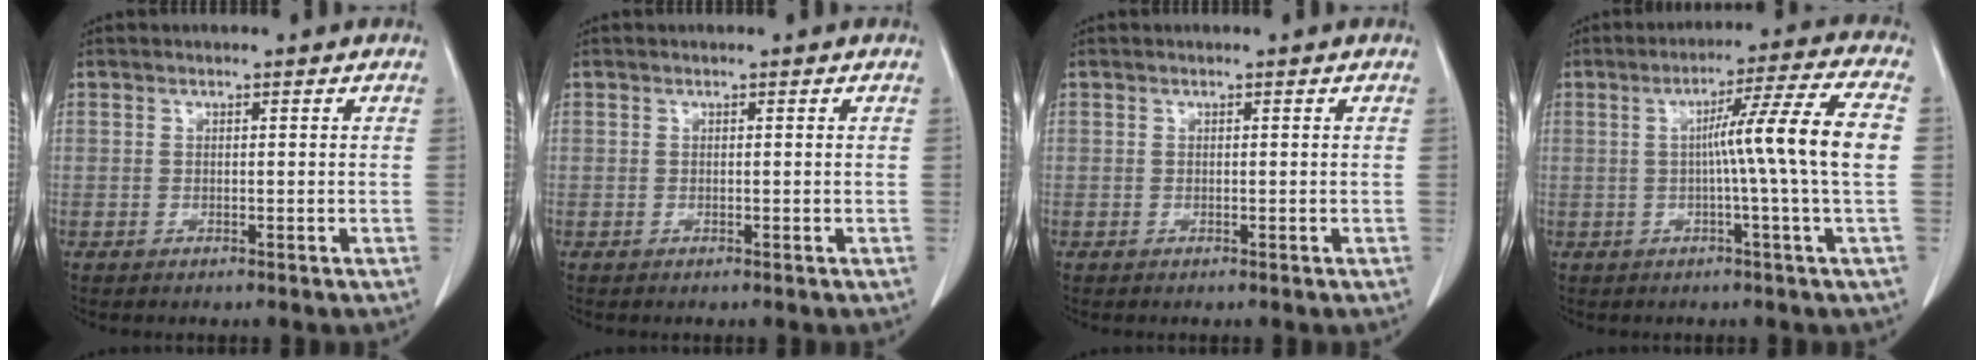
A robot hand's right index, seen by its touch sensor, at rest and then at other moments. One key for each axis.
{"total": 0.0}
{"total": 0.0}
{"total": 10.9, "fx": -0.2, "fy": -2.2, "fz": 10.6, "tx": -0.162, "ty": 0.010, "tz": 0.000}